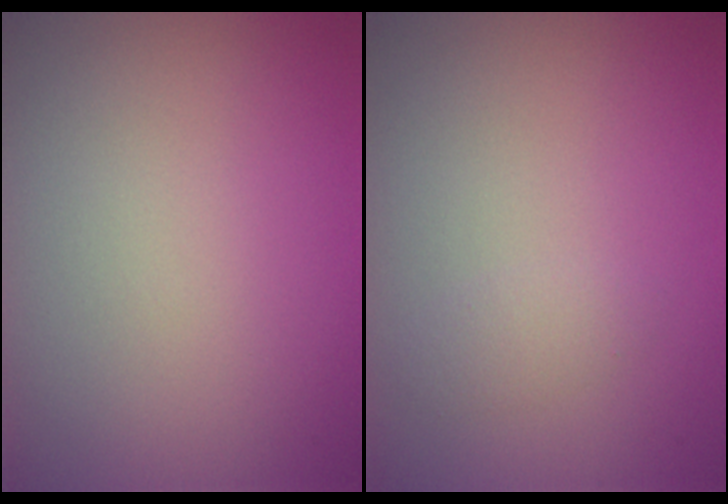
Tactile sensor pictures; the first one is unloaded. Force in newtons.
{"total": 0.9, "press": 0.9, "slide": 0.0}